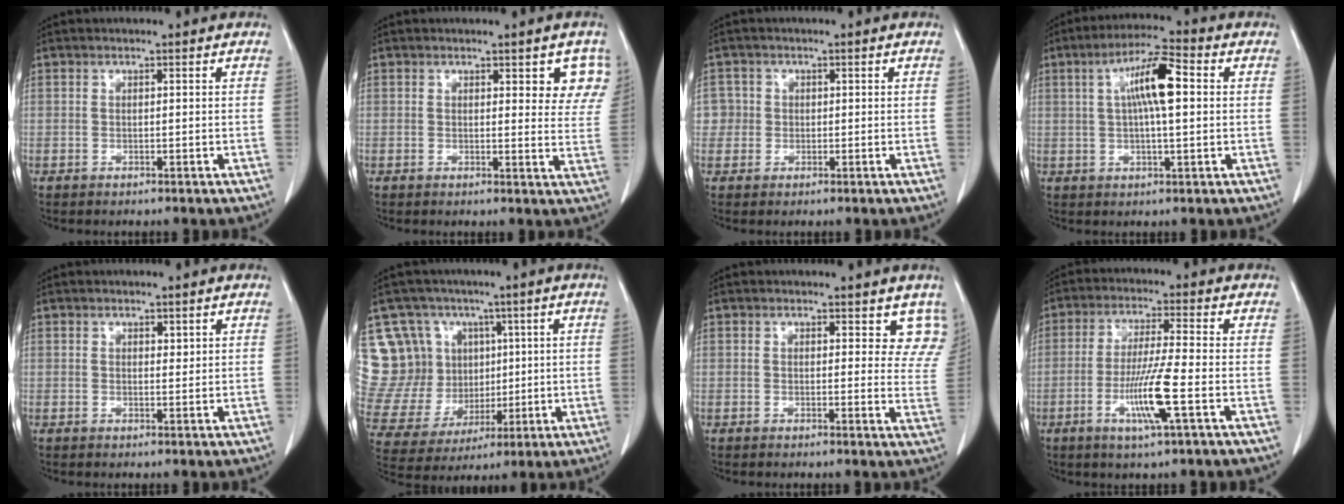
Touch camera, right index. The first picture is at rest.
{"total": 6.1, "force": [3.2, 2.1, 4.7], "torque": [-0.039, -0.007, 0.027]}
{"total": 2.7, "force": [0.1, 2.7, -0.3], "torque": [0.020, 0.010, 0.002]}
{"total": 8.9, "force": [1.8, 1.5, 8.6], "torque": [-0.157, 0.019, 0.027]}
{"total": 0.9, "force": [0.6, 0.4, 0.5], "torque": [-0.005, -0.005, 0.008]}
{"total": 18.5, "force": [6.3, 15.9, 7.1], "torque": [-0.182, 0.072, 0.152]}
{"total": 6.4, "force": [5.2, 3.0, 2.0], "torque": [0.007, -0.014, 0.039]}
{"total": 8.6, "force": [-2.8, -0.5, 8.1], "torque": [-0.159, -0.014, -0.053]}